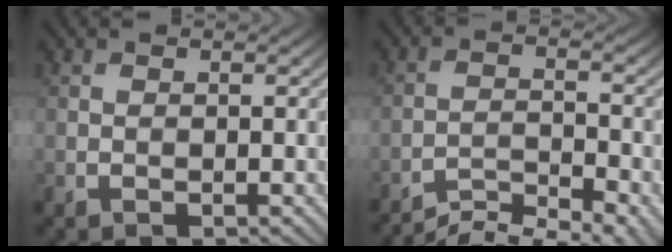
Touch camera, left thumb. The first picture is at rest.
{"total": 7.4, "force": [-6.4, 1.5, 3.4], "torque": [-0.061, -0.004, -0.103]}